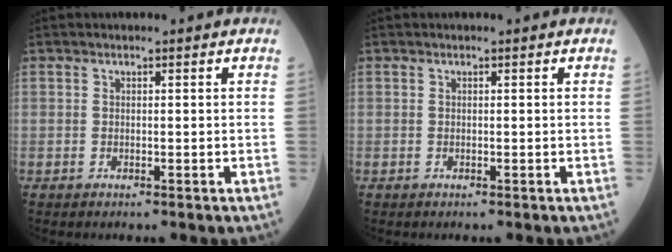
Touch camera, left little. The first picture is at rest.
{"total": 0.0}